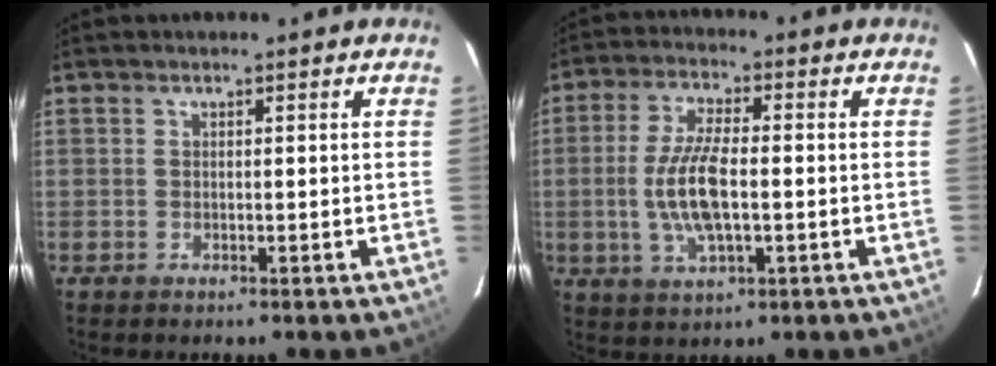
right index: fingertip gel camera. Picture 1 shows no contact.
{"total": 9.9, "force": [-1.3, 3.4, 9.2], "torque": [-0.191, -0.003, -0.025]}